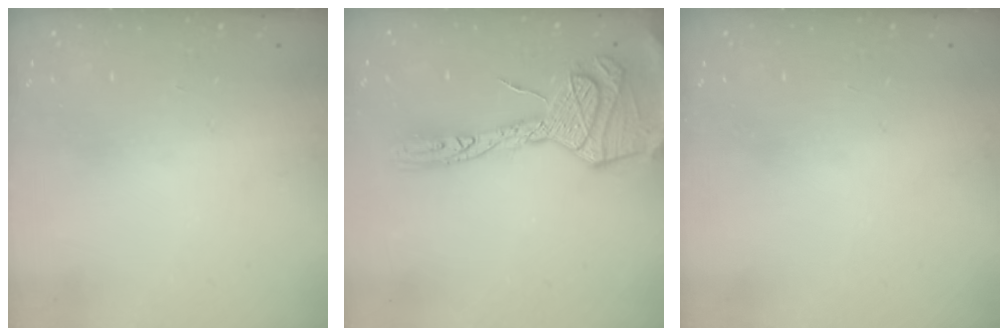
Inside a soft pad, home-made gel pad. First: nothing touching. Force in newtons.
{"total": 22.2, "press": 22.1, "slide": 2.0}
{"total": 1.0, "press": 0.0, "slide": 1.0}